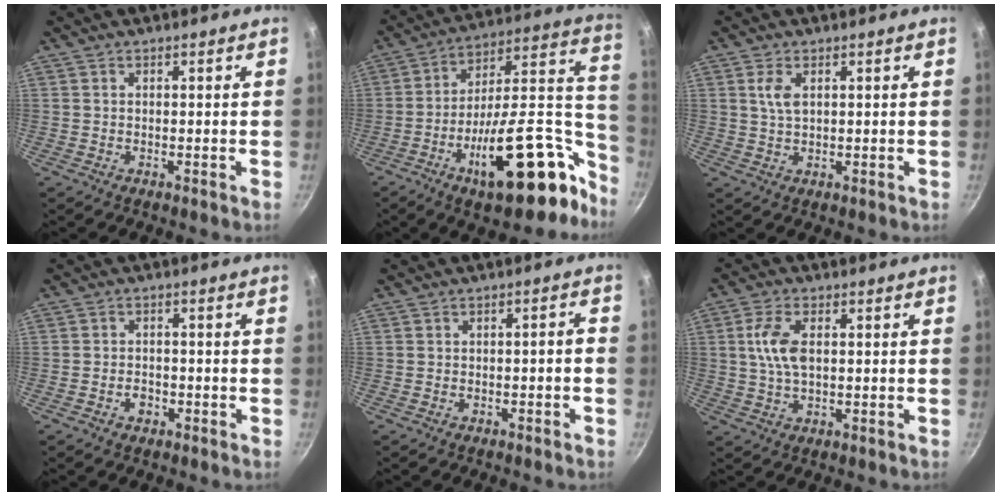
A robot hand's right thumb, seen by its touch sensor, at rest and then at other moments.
{"total": 29.3, "force": [-13.4, 12.5, 22.9], "torque": [-0.272, 0.085, -0.199]}
{"total": 3.4, "force": [1.2, 1.7, 2.7], "torque": [-0.052, -0.005, 0.024]}
{"total": 2.7, "force": [-1.3, 2.0, 1.3], "torque": [-0.011, 0.016, -0.020]}
{"total": 2.1, "force": [-1.3, 0.7, 1.5], "torque": [-0.027, 0.022, -0.013]}
{"total": 6.8, "force": [1.1, 3.5, 5.7], "torque": [-0.113, 0.006, 0.019]}